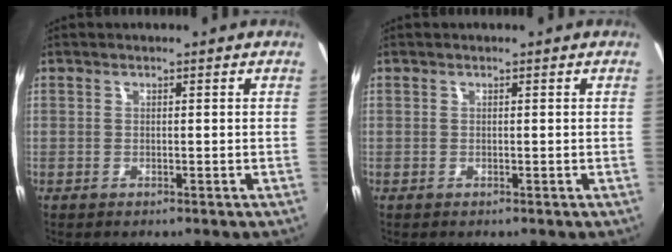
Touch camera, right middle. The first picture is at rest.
{"total": 0.0}